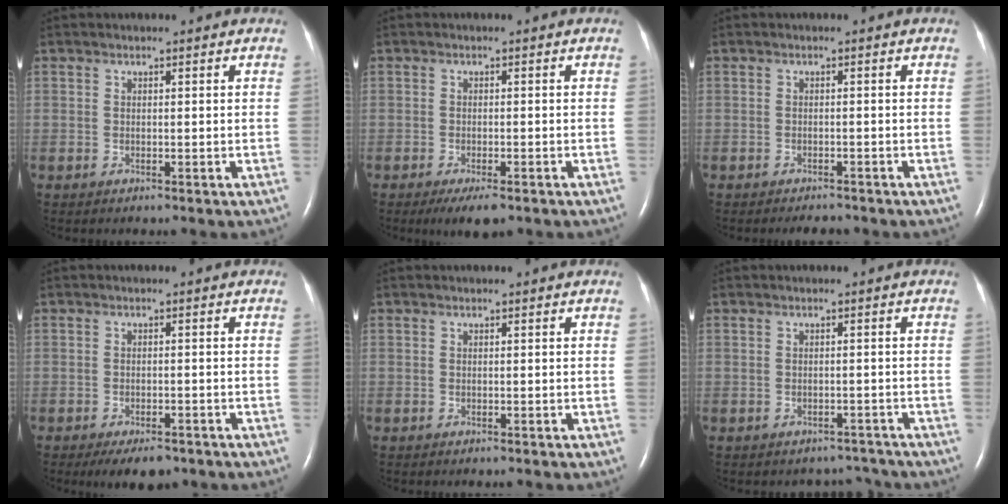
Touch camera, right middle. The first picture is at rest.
{"total": 4.1, "force": [-2.7, 1.1, 2.9], "torque": [-0.045, -0.008, -0.039]}
{"total": 2.0, "force": [-1.8, 0.5, 0.6], "torque": [-0.012, -0.005, -0.022]}
{"total": 5.0, "force": [-3.7, 2.0, 2.7], "torque": [-0.038, -0.004, -0.052]}
{"total": 0.0}
{"total": 3.3, "force": [-2.9, 1.4, -0.6], "torque": [0.011, 0.011, -0.036]}